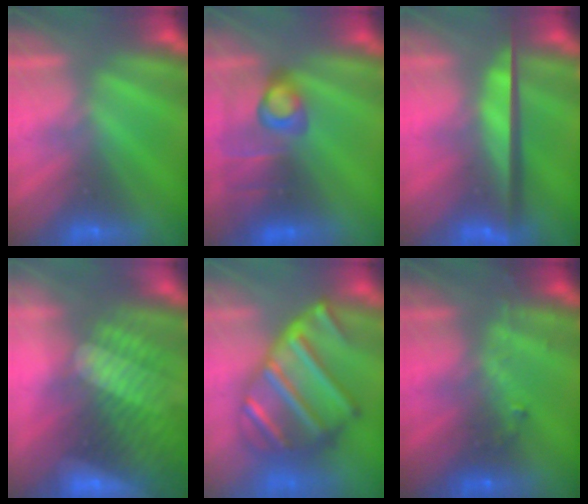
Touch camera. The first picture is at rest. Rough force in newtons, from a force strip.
{"total": 5.5}
{"total": 7.3}
{"total": 9.6}
{"total": 9.1}
{"total": 3.0}